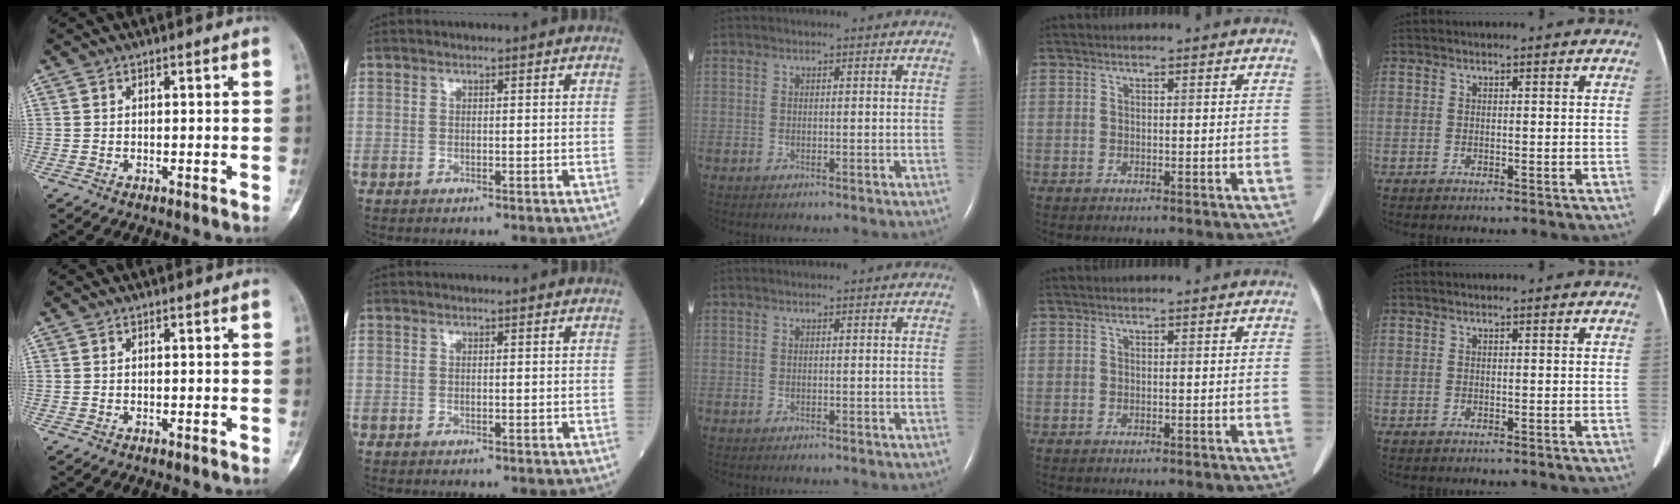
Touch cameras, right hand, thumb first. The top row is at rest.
{}